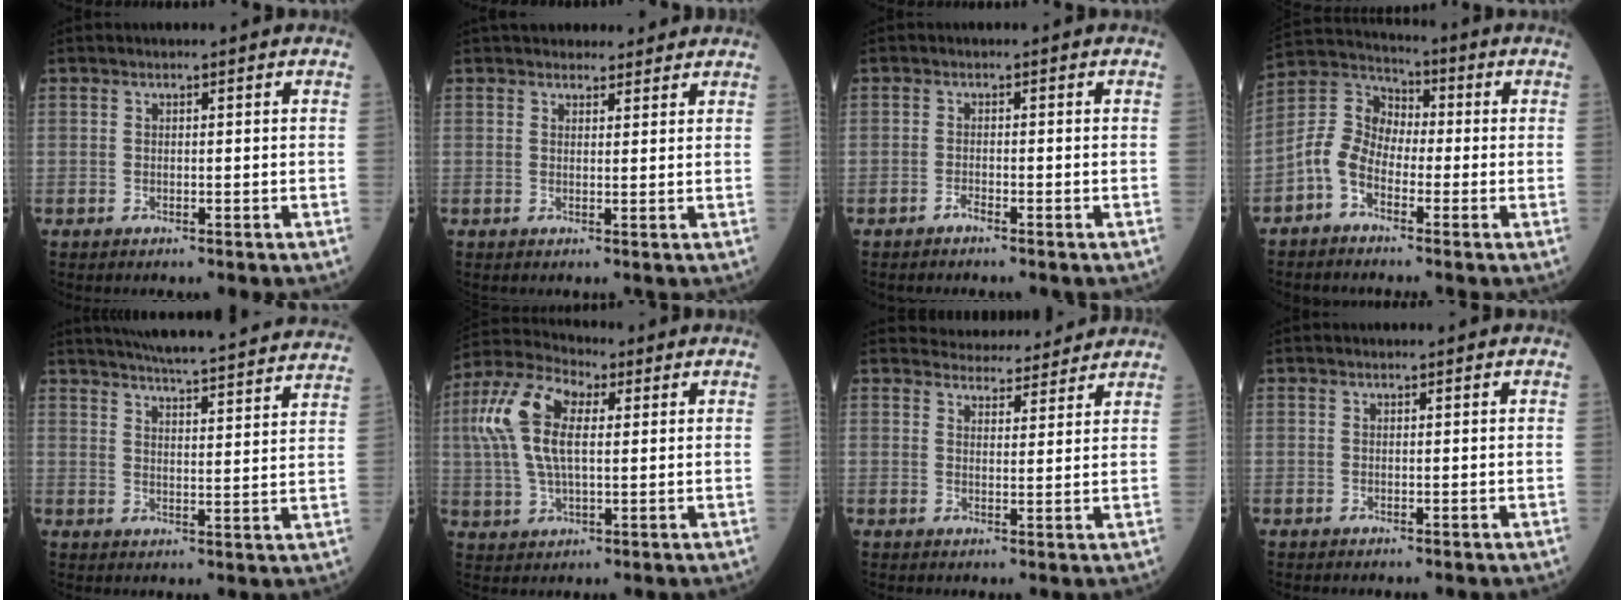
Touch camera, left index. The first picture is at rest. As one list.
[{"total": 6.9, "force": [6.2, 2.4, 1.9], "torque": [-0.012, 0.022, 0.080]}, {"total": 0.8, "force": [-0.7, 0.0, 0.3], "torque": [-0.008, -0.001, -0.013]}, {"total": 7.0, "force": [-3.2, 4.7, 4.1], "torque": [-0.101, 0.023, -0.078]}, {"total": 27.5, "force": [25.5, 1.3, 10.4], "torque": [-0.161, -0.038, 0.314]}, {"total": 11.3, "force": [2.3, 4.7, 10.0], "torque": [-0.240, 0.029, 0.043]}, {"total": 8.2, "force": [7.9, 1.7, 0.9], "torque": [-0.005, 0.010, 0.099]}, {"total": 0.0}]